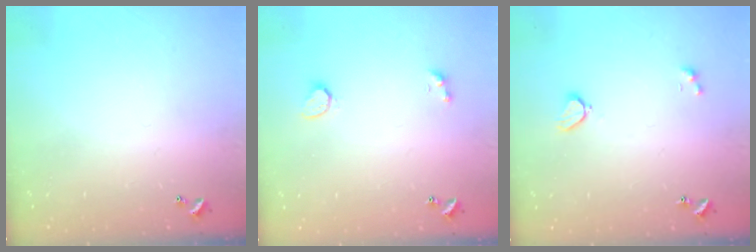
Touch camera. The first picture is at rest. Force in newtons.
{"total": 2.3, "press": 2.3, "slide": 0.5}
{"total": 1.9, "press": 1.9, "slide": 0.6}